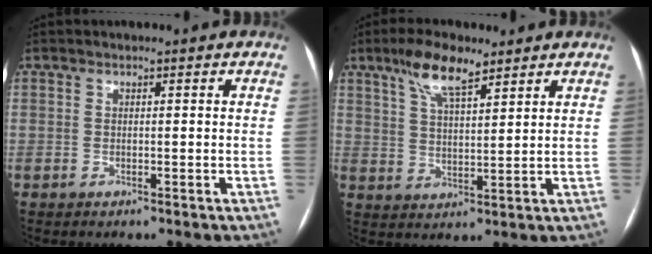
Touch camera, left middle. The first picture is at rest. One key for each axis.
{"total": 7.8, "fx": 5.3, "fy": 2.0, "fz": 5.3, "tx": -0.108, "ty": 0.011, "tz": 0.101}